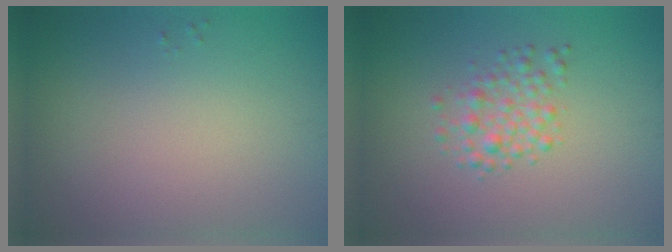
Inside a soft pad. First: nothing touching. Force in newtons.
{"total": 2.4, "press": 2.4, "slide": 0.1}